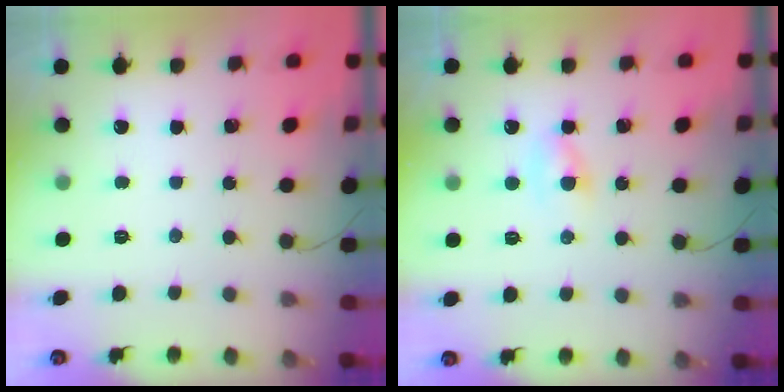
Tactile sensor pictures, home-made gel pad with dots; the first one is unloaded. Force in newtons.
{"total": 2.3, "press": 2.1, "slide": 0.9}